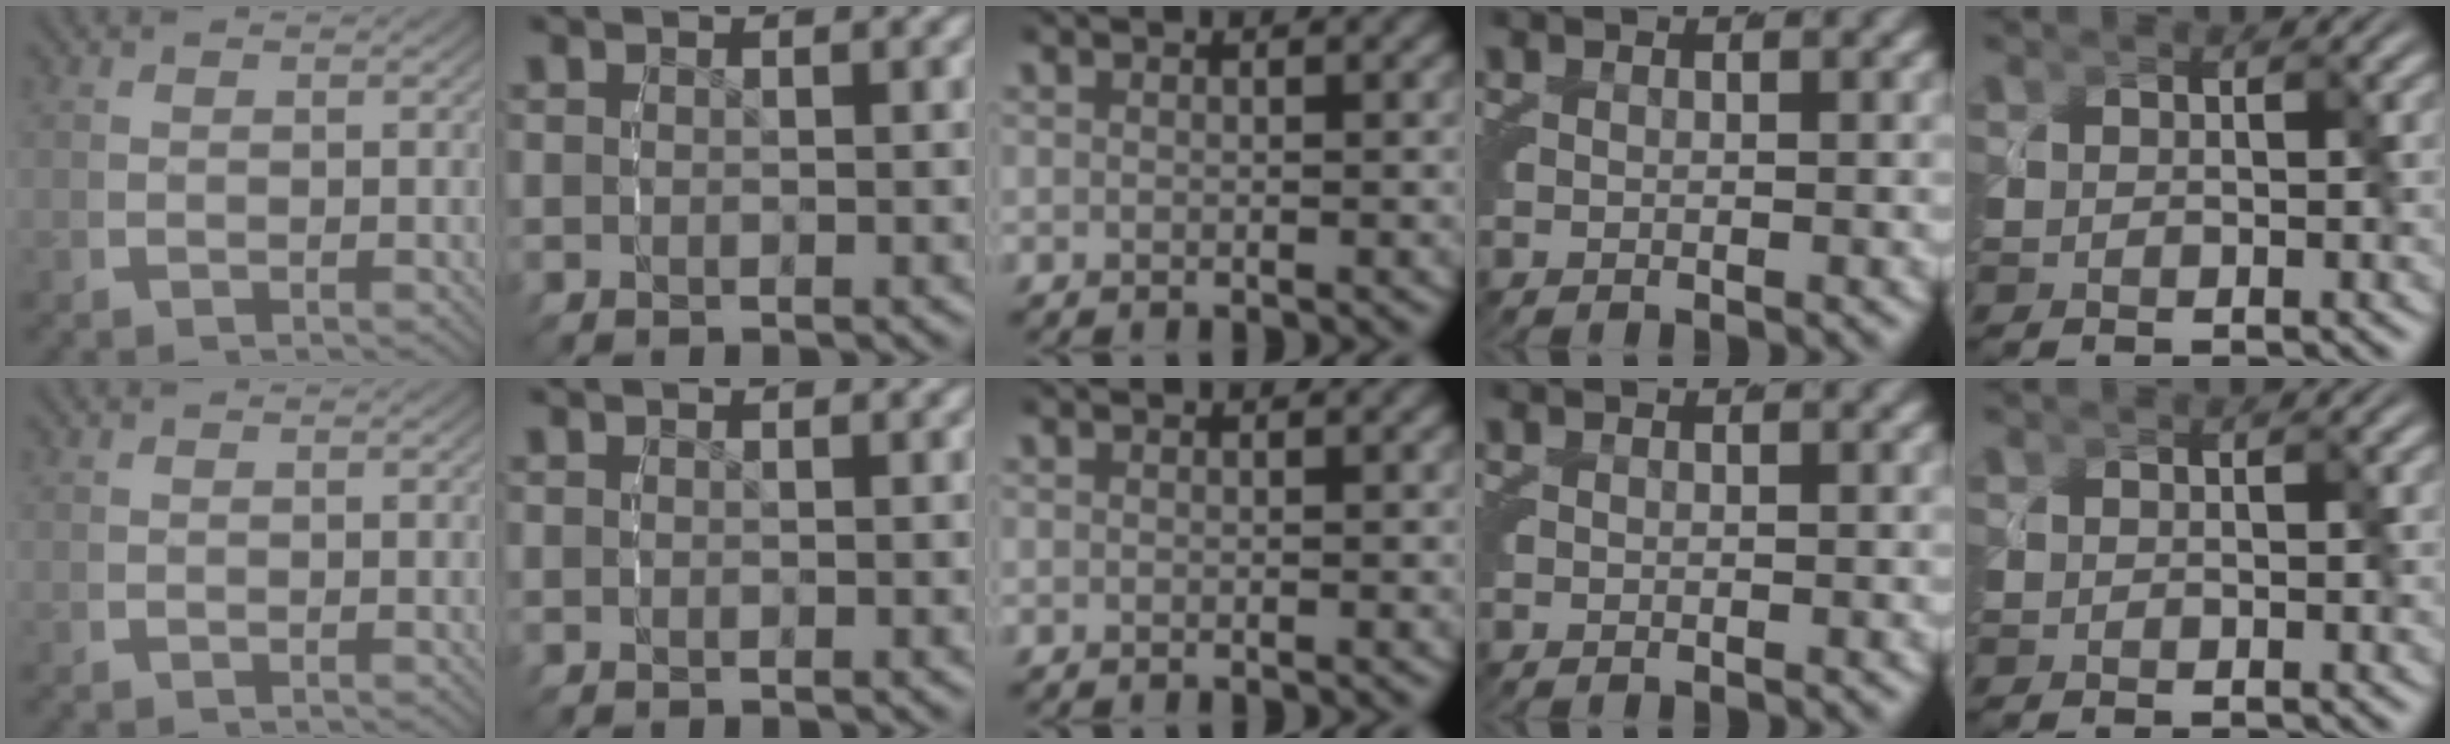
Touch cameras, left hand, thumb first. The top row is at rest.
{}